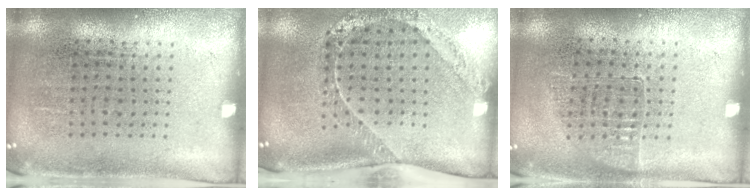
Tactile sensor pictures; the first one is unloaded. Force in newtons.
{"total": 1.8, "press": 1.5, "slide": 1.1}
{"total": 0.7, "press": 0.7, "slide": 0.1}